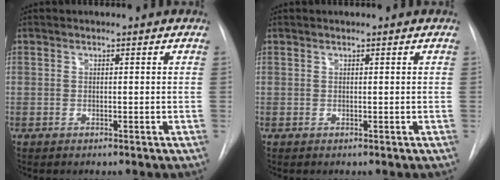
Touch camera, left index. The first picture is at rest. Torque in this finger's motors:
{"motor_torque": [-0.38, 0.37, -0.02, -0.01]}